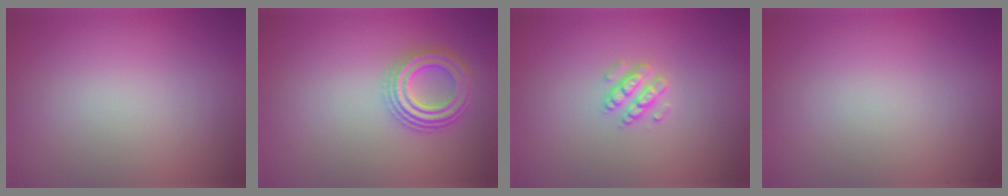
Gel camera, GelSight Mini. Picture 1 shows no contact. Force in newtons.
{"total": 3.3, "press": 3.2, "slide": 0.7}
{"total": 2.1, "press": 2.0, "slide": 0.5}
{"total": 0.0}